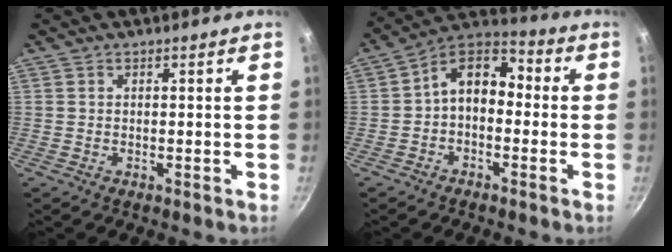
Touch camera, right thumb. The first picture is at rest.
{"total": 10.5, "force": [-0.4, 7.0, 7.8], "torque": [-0.092, 0.042, -0.028]}